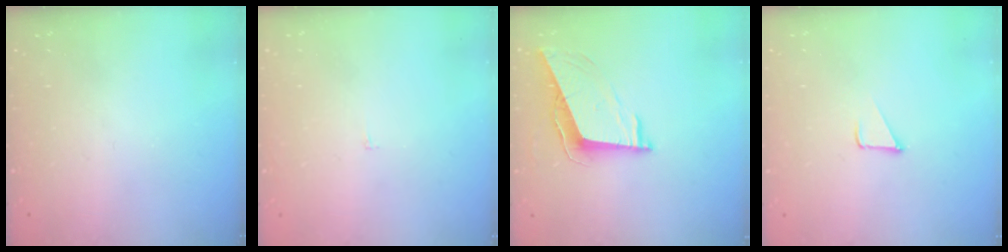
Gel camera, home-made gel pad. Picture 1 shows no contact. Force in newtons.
{"total": 2.2, "press": 2.2, "slide": 0.2}
{"total": 8.5, "press": 8.2, "slide": 2.2}
{"total": 2.3, "press": 2.3, "slide": 0.2}